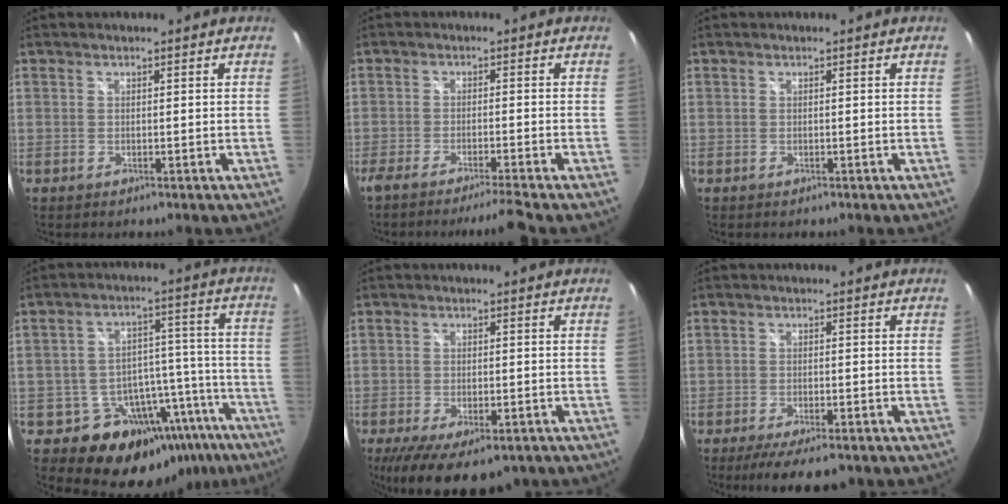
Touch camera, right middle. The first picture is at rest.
{"total": 6.3, "force": [-5.6, -1.4, 2.6], "torque": [-0.053, -0.006, -0.090]}
{"total": 0.0}
{"total": 18.5, "force": [-13.1, 11.3, 6.4], "torque": [-0.100, 0.056, -0.159]}
{"total": 12.4, "force": [-7.8, 5.0, 8.2], "torque": [-0.168, -0.043, -0.115]}
{"total": 8.2, "force": [-6.4, 1.8, 4.9], "torque": [-0.105, -0.025, -0.100]}